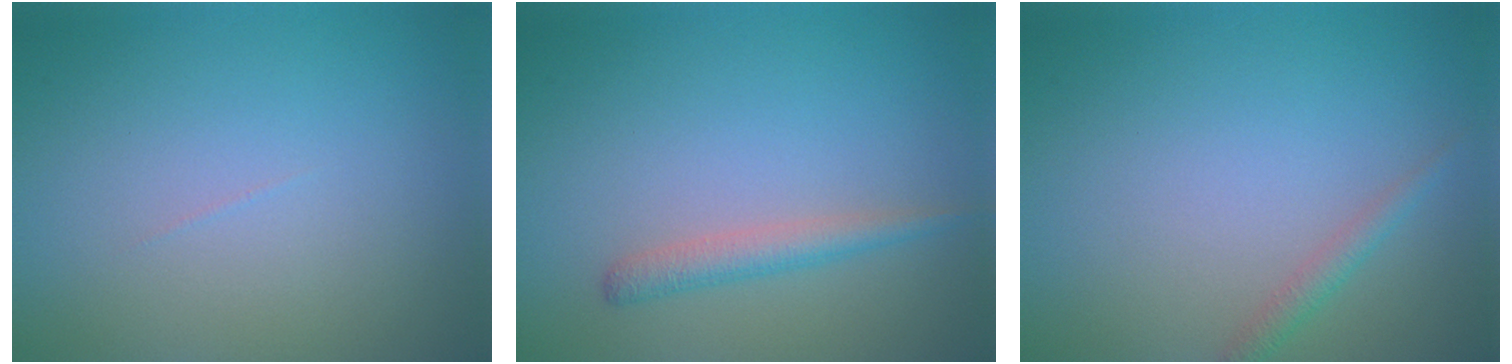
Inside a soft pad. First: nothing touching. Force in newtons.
{"total": 1.9, "press": 1.9, "slide": 0.0}
{"total": 1.3, "press": 1.3, "slide": 0.0}